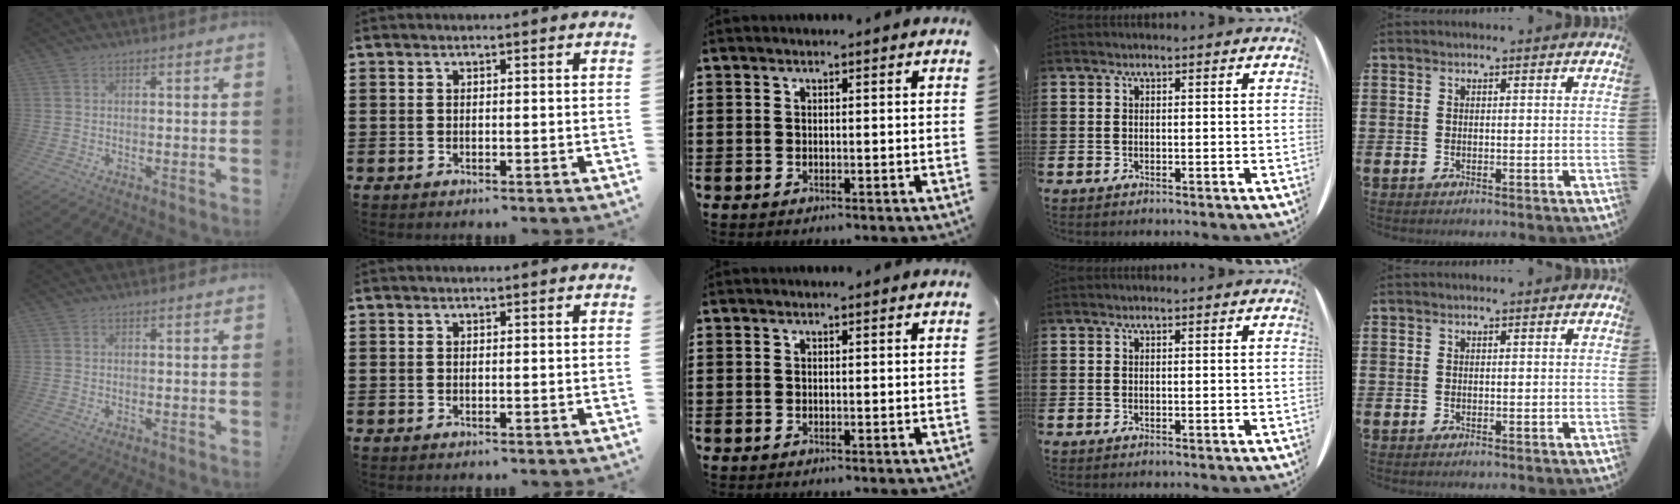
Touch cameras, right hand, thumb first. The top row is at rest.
{}